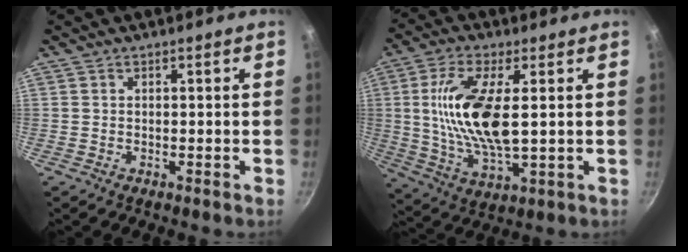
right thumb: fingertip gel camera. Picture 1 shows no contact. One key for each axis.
{"total": 15.3, "fx": 2.0, "fy": 5.9, "fz": 14.0, "tx": -0.276, "ty": -0.008, "tz": 0.038}